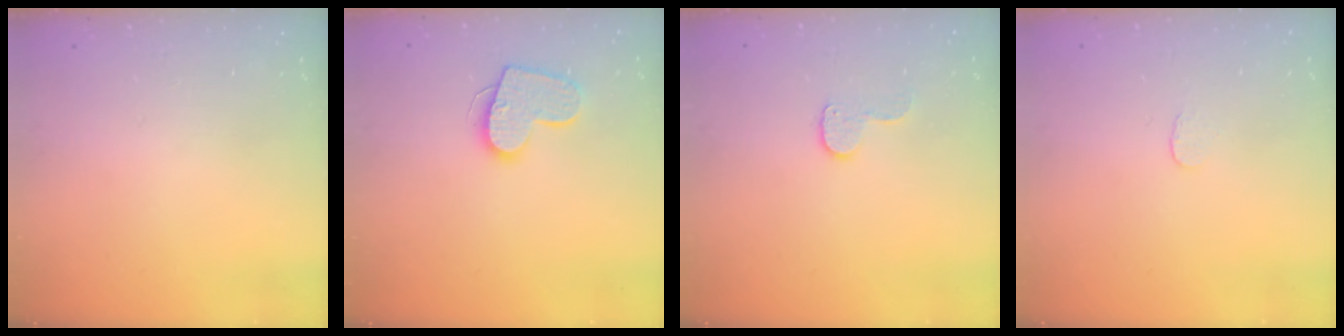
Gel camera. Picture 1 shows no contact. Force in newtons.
{"total": 12.4, "press": 12.4, "slide": 0.7}
{"total": 6.7, "press": 6.7, "slide": 0.4}
{"total": 3.0, "press": 3.0, "slide": 0.2}